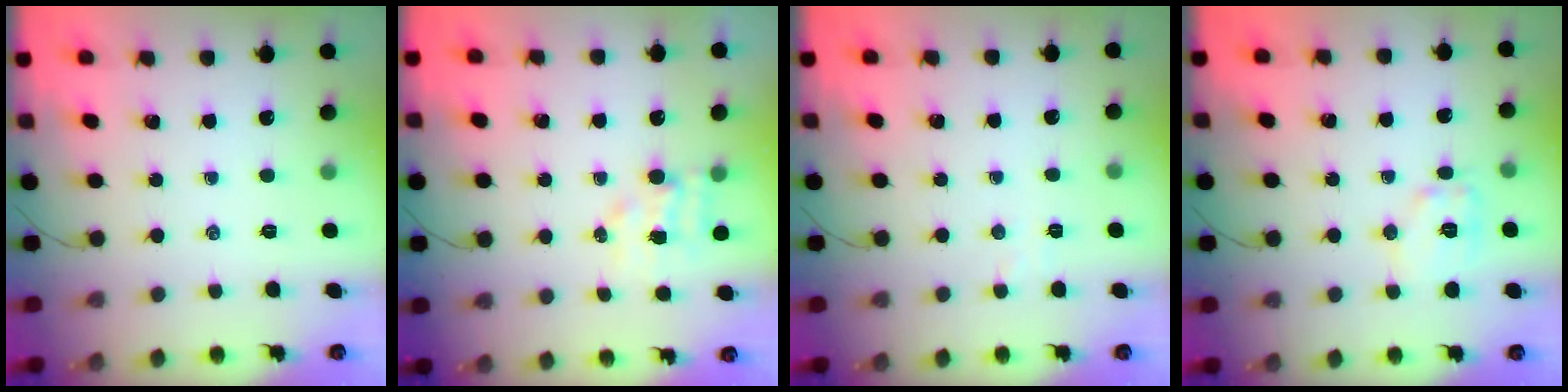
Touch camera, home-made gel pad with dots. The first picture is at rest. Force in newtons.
{"total": 4.7, "press": 4.6, "slide": 0.9}
{"total": 2.5, "press": 2.4, "slide": 0.7}
{"total": 8.4, "press": 8.4, "slide": 0.7}